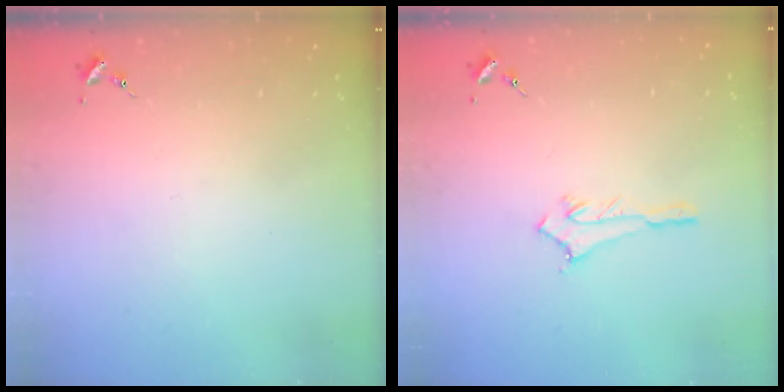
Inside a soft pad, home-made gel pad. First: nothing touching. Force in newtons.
{"total": 2.9, "press": 2.8, "slide": 0.4}